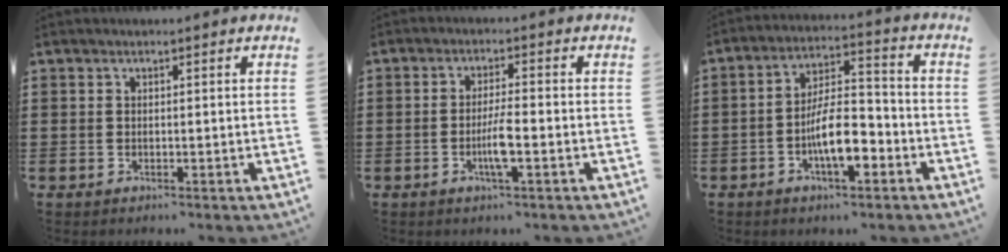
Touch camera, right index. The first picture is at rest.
{"total": 4.2, "force": [-1.4, 0.4, 4.0], "torque": [-0.084, -0.007, -0.030]}
{"total": 9.2, "force": [-3.5, 3.4, 7.8], "torque": [-0.140, 0.001, -0.066]}